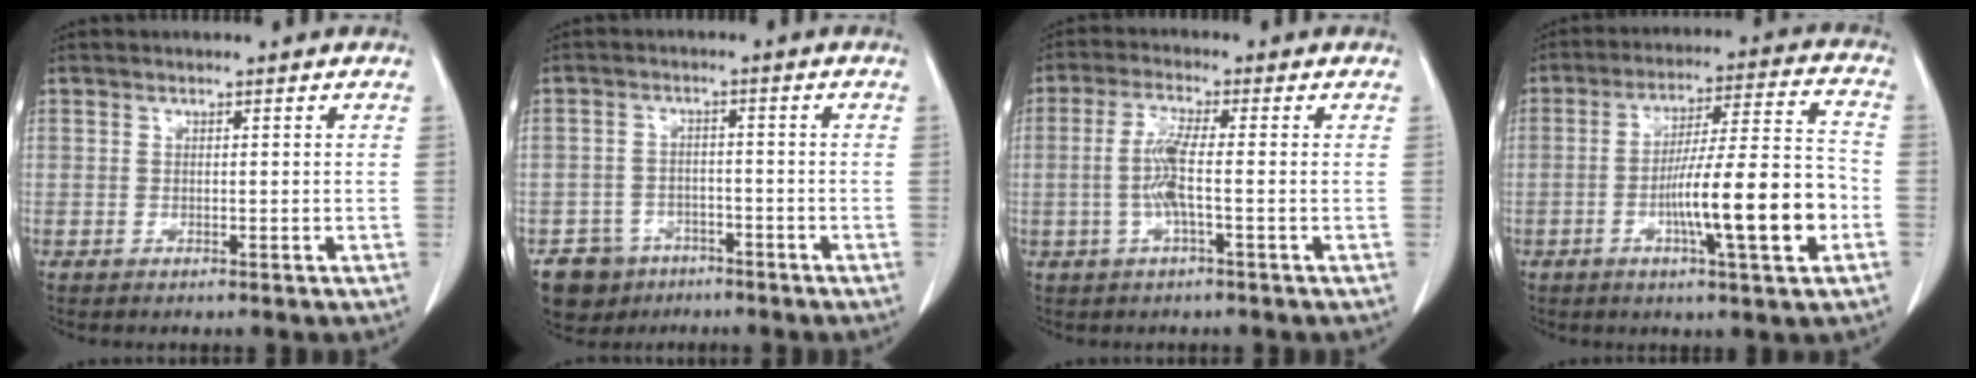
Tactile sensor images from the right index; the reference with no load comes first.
{"total": 6.3, "force": [-4.1, 4.8, 0.4], "torque": [-0.003, 0.010, -0.061]}
{"total": 5.1, "force": [-0.7, 0.2, 5.1], "torque": [-0.109, 0.003, -0.015]}
{"total": 14.5, "force": [-4.1, 0.9, 13.8], "torque": [-0.222, 0.008, -0.065]}